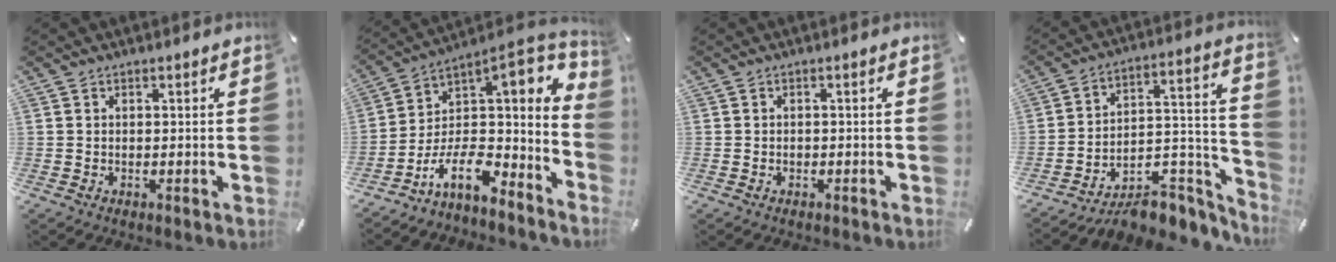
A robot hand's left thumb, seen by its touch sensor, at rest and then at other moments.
{"total": 9.9, "force": [-3.0, 6.0, 7.4], "torque": [-0.105, -0.010, -0.049]}
{"total": 0.9, "force": [-0.5, 0.5, 0.4], "torque": [-0.009, 0.001, -0.012]}
{"total": 10.7, "force": [-7.4, 6.6, 4.0], "torque": [-0.020, 0.018, -0.122]}